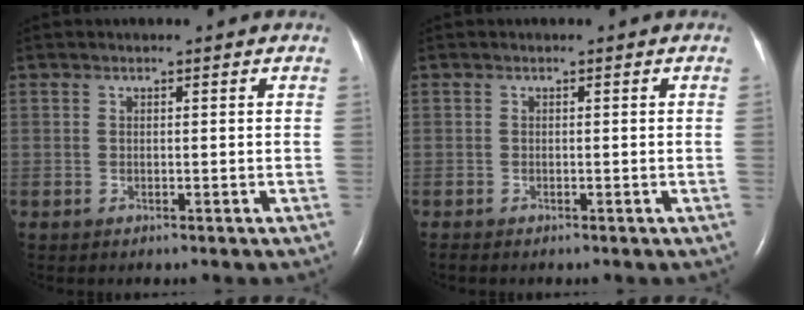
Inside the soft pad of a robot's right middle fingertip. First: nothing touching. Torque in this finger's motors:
{"motor_torque": [0.65, -0.65, -0.84, -0.21]}